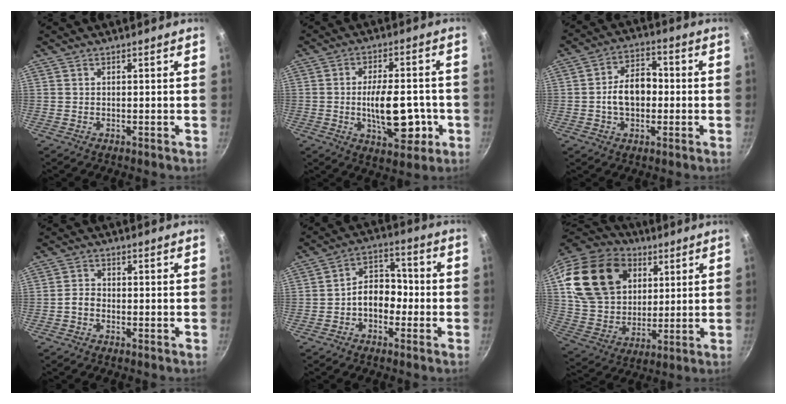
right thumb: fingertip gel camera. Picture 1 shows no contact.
{"total": 13.5, "force": [-2.6, 6.7, 11.4], "torque": [-0.143, 0.011, -0.032]}
{"total": 9.6, "force": [-0.8, 6.6, 6.9], "torque": [-0.085, 0.025, -0.021]}
{"total": 2.2, "force": [-1.1, 1.5, 1.1], "torque": [-0.021, 0.018, -0.026]}
{"total": 7.9, "force": [-2.3, 5.6, 5.0], "torque": [-0.035, 0.041, -0.048]}
{"total": 23.7, "force": [8.4, 18.1, 12.7], "torque": [-0.221, -0.002, 0.163]}